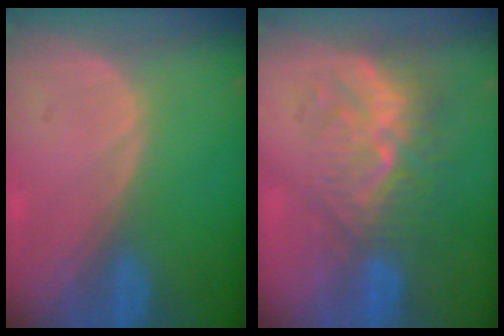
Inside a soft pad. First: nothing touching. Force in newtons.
{"total": 9.3, "press": 8.3, "slide": 4.1}